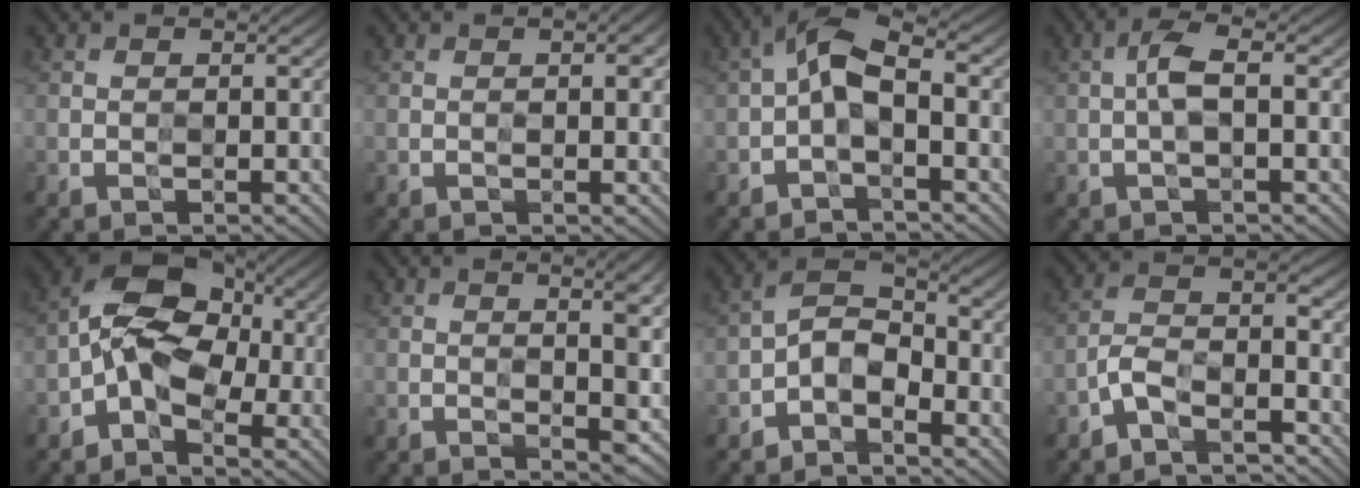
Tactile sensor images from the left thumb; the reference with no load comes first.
{"total": 1.7, "force": [0.4, 0.3, 1.7], "torque": [-0.025, 0.002, 0.006]}
{"total": 5.2, "force": [-0.7, 2.2, 4.6], "torque": [-0.090, 0.016, -0.026]}
{"total": 3.0, "force": [0.1, 0.7, 2.9], "torque": [-0.064, 0.012, -0.004]}
{"total": 7.8, "force": [-1.7, 5.1, 5.7], "torque": [-0.104, 0.019, -0.054]}
{"total": 5.8, "force": [1.5, 1.3, 5.5], "torque": [-0.078, 0.002, 0.025]}
{"total": 5.2, "force": [-2.8, 2.7, 3.4], "torque": [-0.061, 0.015, -0.069]}
{"total": 5.1, "force": [-3.8, 2.0, 2.8], "torque": [-0.056, 0.002, -0.083]}